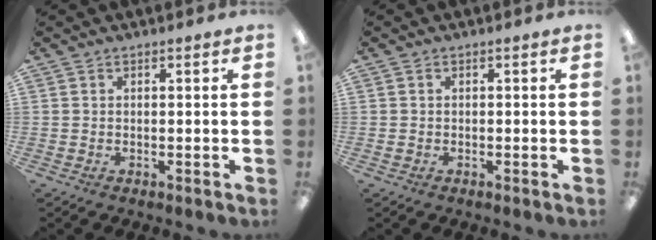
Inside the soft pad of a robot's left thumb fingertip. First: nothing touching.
{"total": 0.5, "force": [-0.2, 0.5, 0.1], "torque": [-0.002, 0.003, -0.005]}